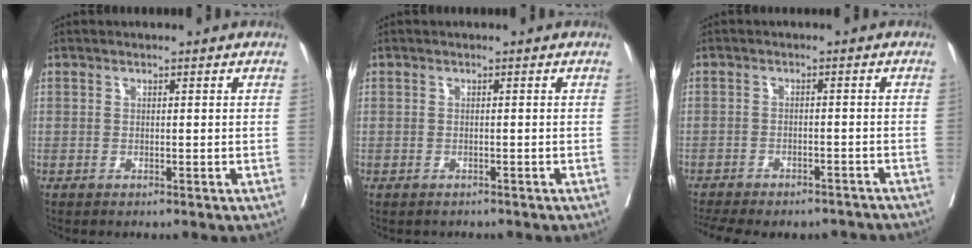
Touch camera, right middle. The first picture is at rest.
{"total": 1.5, "force": [-1.2, 0.8, -0.1], "torque": [-0.005, 0.002, -0.019]}
{"total": 13.3, "force": [-11.6, 4.5, 4.6], "torque": [-0.100, 0.008, -0.149]}